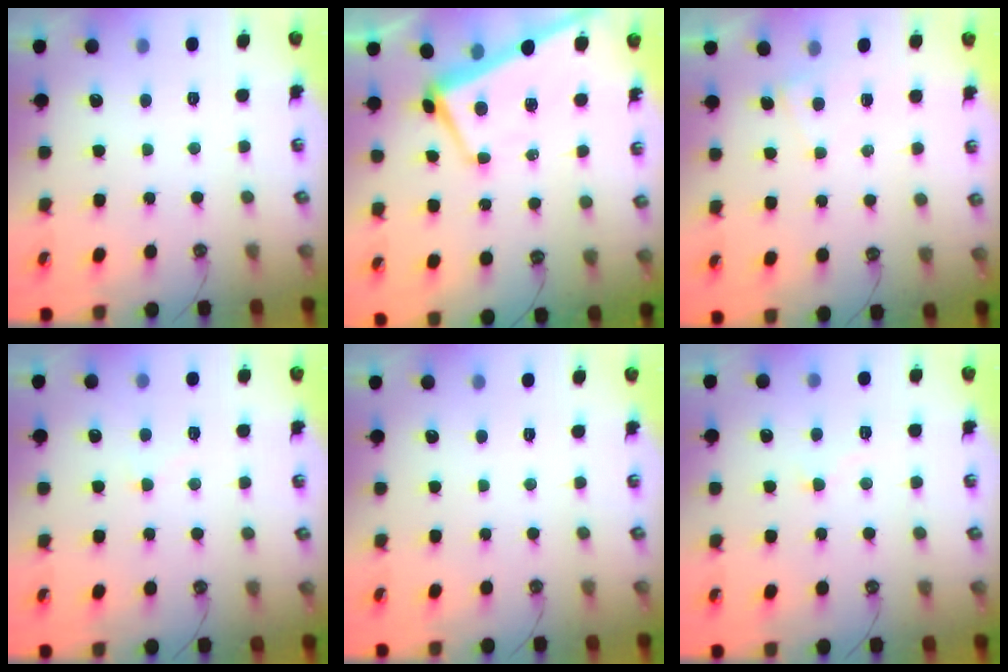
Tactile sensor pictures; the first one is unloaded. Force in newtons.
{"total": 1.5, "press": 1.3, "slide": 0.8}
{"total": 2.4, "press": 2.4, "slide": 0.1}
{"total": 4.5, "press": 4.4, "slide": 0.8}
{"total": 0.0}
{"total": 2.8, "press": 2.7, "slide": 0.7}